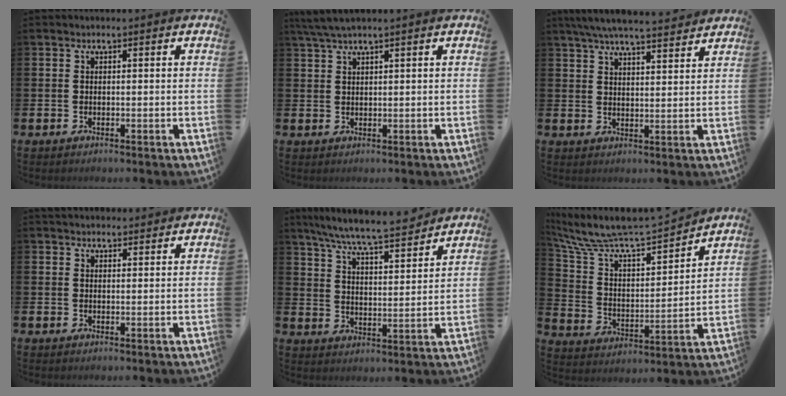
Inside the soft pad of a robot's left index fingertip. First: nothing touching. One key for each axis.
{"total": 2.6, "fx": 2.2, "fy": 0.0, "fz": 1.5, "tx": -0.037, "ty": 0.001, "tz": 0.040}
{"total": 6.4, "fx": 6.0, "fy": 0.5, "fz": 2.1, "tx": -0.053, "ty": -0.026, "tz": 0.108}
{"total": 2.3, "fx": 2.2, "fy": 0.7, "fz": 0.0, "tx": 0.002, "ty": -0.008, "tz": 0.040}
{"total": 8.2, "fx": 7.7, "fy": 0.4, "fz": 2.9, "tx": -0.085, "ty": -0.051, "tz": 0.135}
{"total": 8.7, "fx": 8.1, "fy": 1.9, "fz": 2.5, "tx": -0.101, "ty": -0.068, "tz": 0.133}